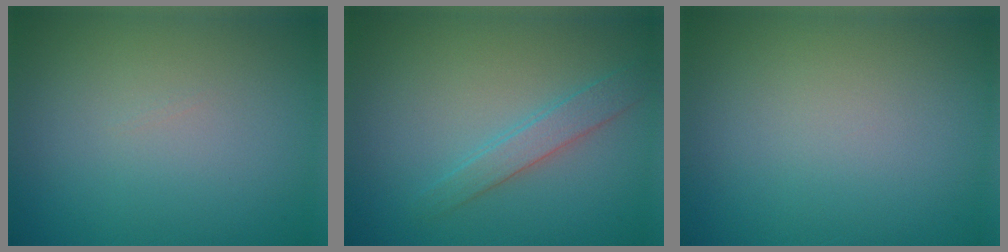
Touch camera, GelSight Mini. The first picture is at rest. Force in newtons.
{"total": 2.0, "press": 2.0, "slide": 0.1}
{"total": 0.0}